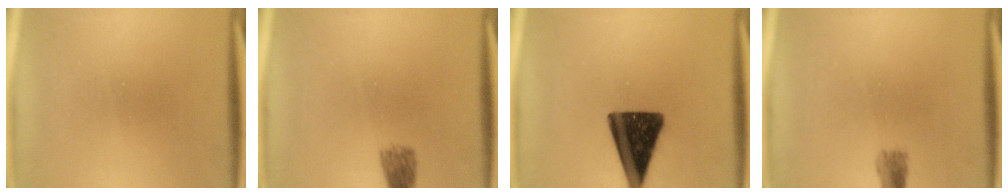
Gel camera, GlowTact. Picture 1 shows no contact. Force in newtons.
{"total": 2.6}
{"total": 13.8}
{"total": 1.8}